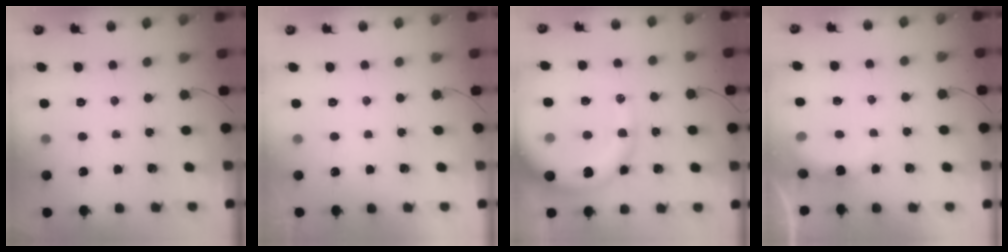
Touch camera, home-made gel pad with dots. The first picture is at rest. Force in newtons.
{"total": 3.0, "press": 3.0, "slide": 0.1}
{"total": 17.9, "press": 17.5, "slide": 3.8}
{"total": 5.6, "press": 5.5, "slide": 1.1}